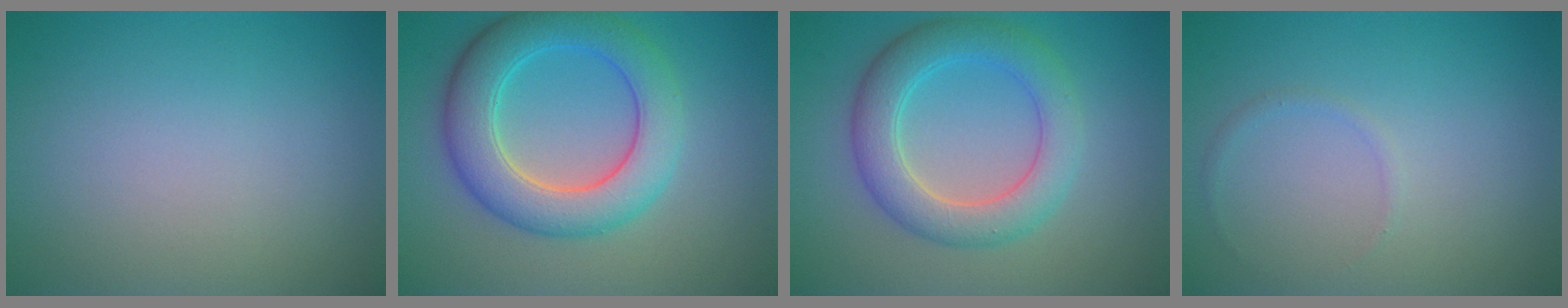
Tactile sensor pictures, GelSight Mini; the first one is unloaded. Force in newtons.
{"total": 6.9, "press": 6.9, "slide": 0.2}
{"total": 5.4, "press": 5.4, "slide": 0.2}
{"total": 0.6, "press": 0.6, "slide": 0.0}